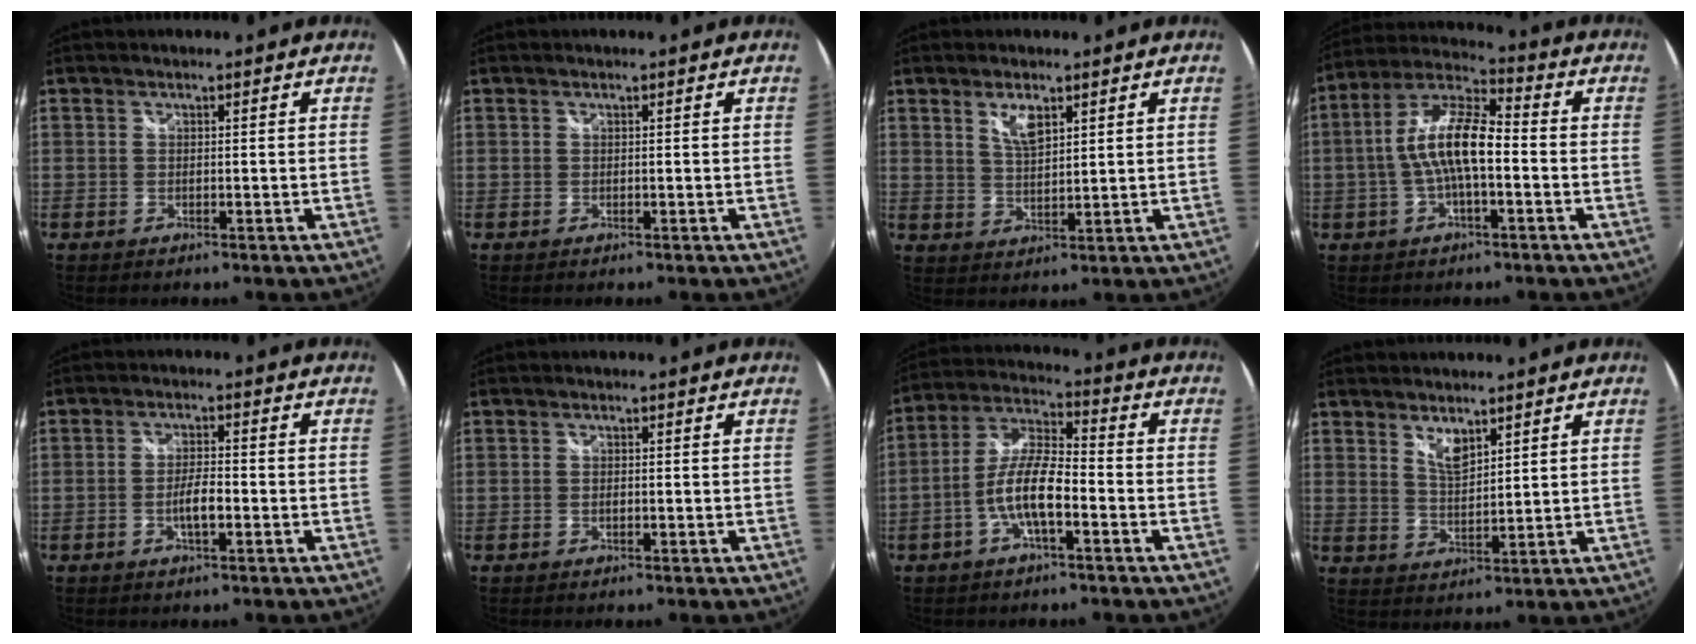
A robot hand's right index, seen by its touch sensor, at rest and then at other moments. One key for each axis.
{"total": 0.0}
{"total": 4.5, "fx": 2.4, "fy": 1.8, "fz": 3.4, "tx": -0.061, "ty": -0.001, "tz": 0.045}
{"total": 11.4, "fx": -1.7, "fy": 3.4, "fz": 10.7, "tx": -0.220, "ty": 0.015, "tz": -0.035}
{"total": 3.8, "fx": -1.5, "fy": 0.9, "fz": 3.4, "tx": -0.067, "ty": -0.001, "tz": -0.026}
{"total": 0.5, "fx": -0.2, "fy": 0.3, "fz": 0.4, "tx": -0.009, "ty": -0.002, "tz": -0.004}
{"total": 9.4, "fx": -3.6, "fy": 2.6, "fz": 8.3, "tx": -0.179, "ty": 0.007, "tz": -0.069}
{"total": 4.1, "fx": 3.0, "fy": 1.4, "fz": 2.4, "tx": -0.041, "ty": -0.004, "tz": 0.053}